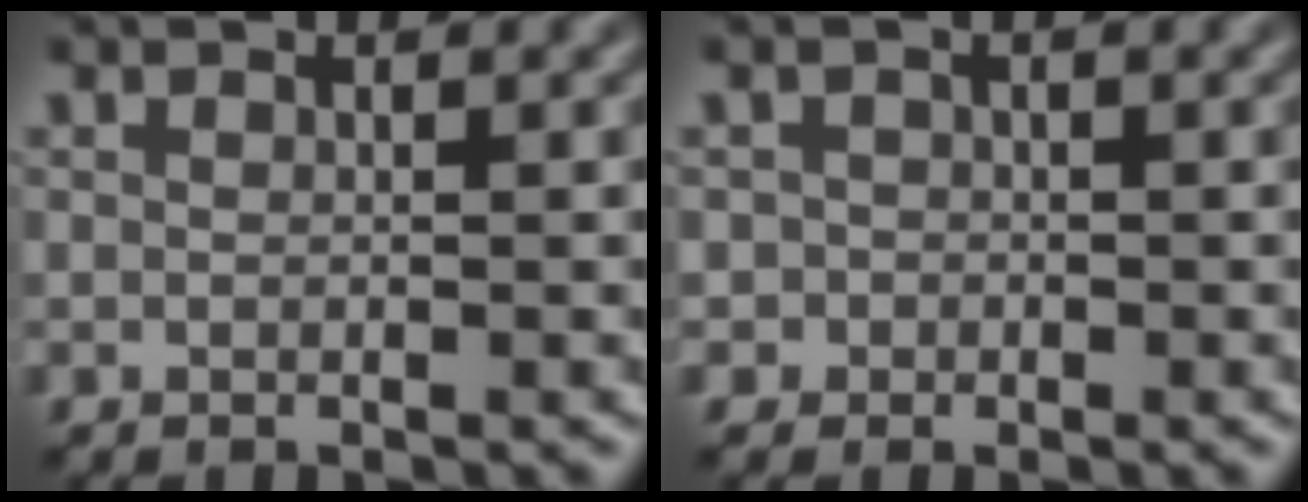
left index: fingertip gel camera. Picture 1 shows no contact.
{"total": 1.2, "force": [-0.4, 1.1, -0.2], "torque": [0.017, 0.003, -0.005]}